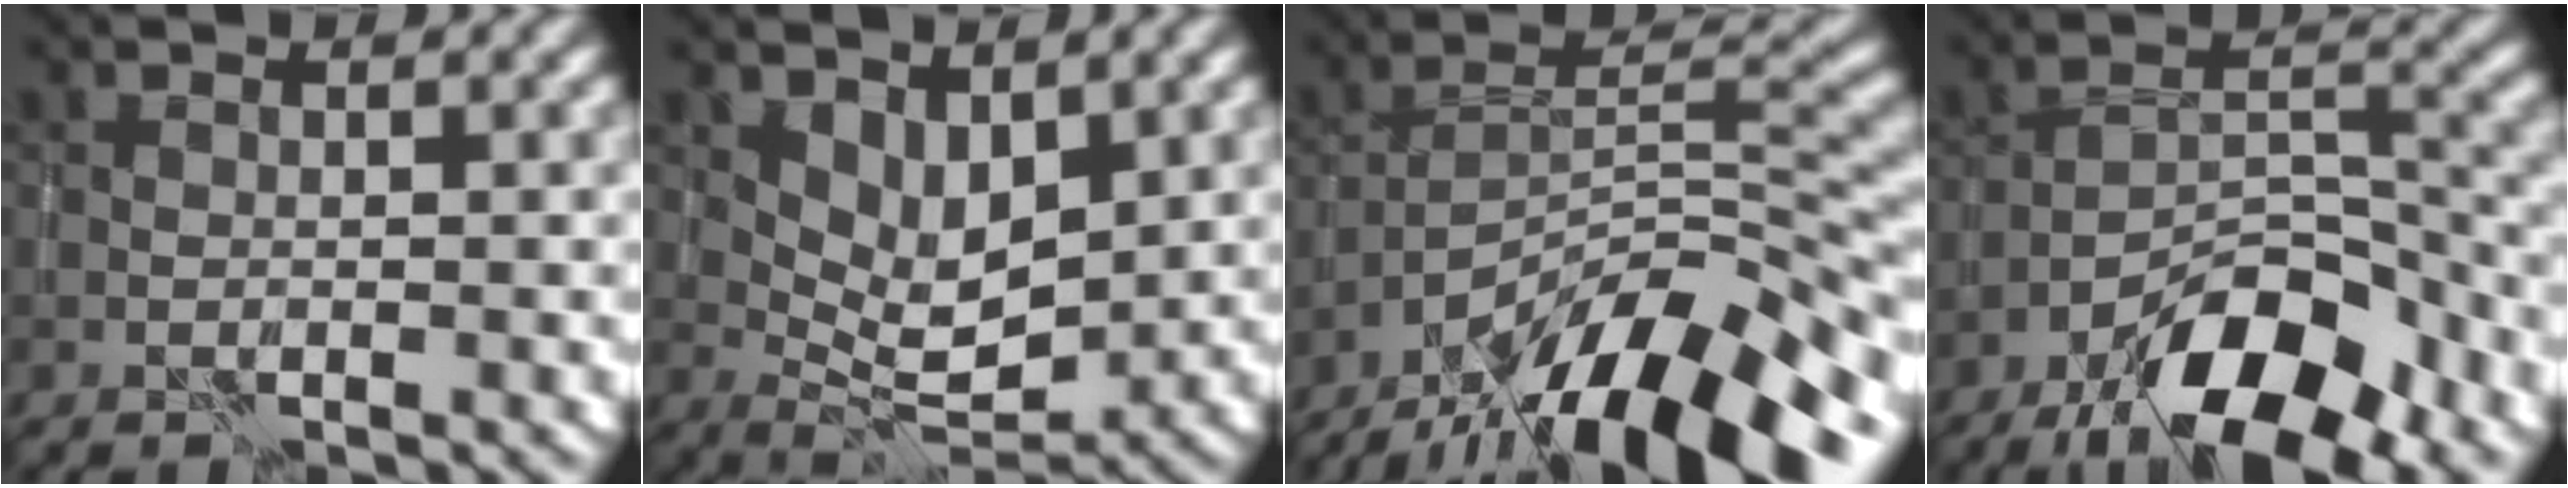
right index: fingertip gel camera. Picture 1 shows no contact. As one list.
[{"total": 3.8, "force": [2.0, 1.6, 2.8], "torque": [-0.042, -0.008, 0.040]}, {"total": 13.8, "force": [-10.7, 3.0, 8.2], "torque": [-0.140, 0.020, -0.186]}, {"total": 10.4, "force": [-7.3, 3.2, 6.8], "torque": [-0.106, 0.016, -0.132]}]